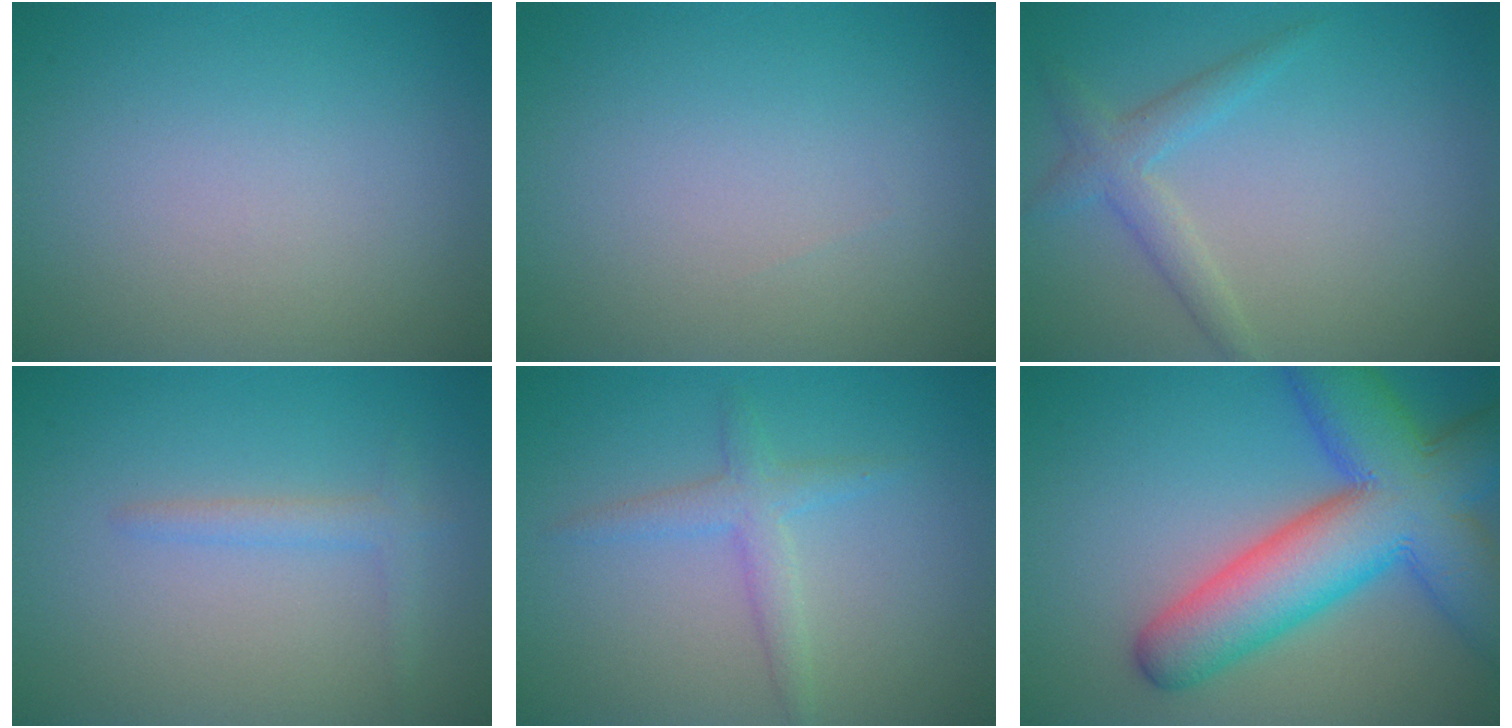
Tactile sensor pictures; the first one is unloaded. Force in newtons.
{"total": 0.0}
{"total": 2.4, "press": 2.4, "slide": 0.2}
{"total": 1.4, "press": 1.4, "slide": 0.2}
{"total": 2.2, "press": 2.2, "slide": 0.1}
{"total": 12.1, "press": 12.1, "slide": 0.4}